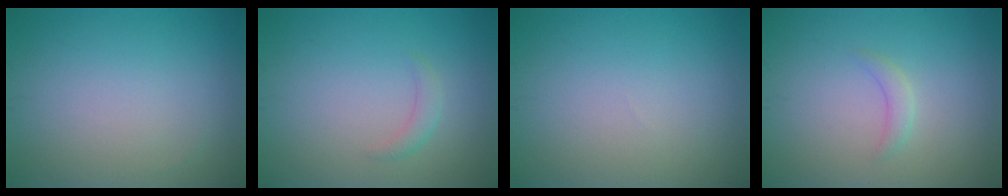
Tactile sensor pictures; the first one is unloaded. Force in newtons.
{"total": 1.2, "press": 1.2, "slide": 0.1}
{"total": 0.0}
{"total": 1.2, "press": 1.2, "slide": 0.0}